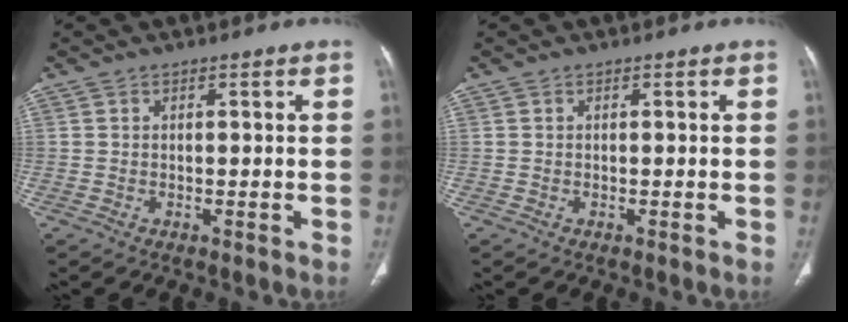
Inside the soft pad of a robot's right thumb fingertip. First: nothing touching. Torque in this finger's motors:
{"motor_torque": [-0.12, 0.11, -0.22, -0.01, 0.02]}